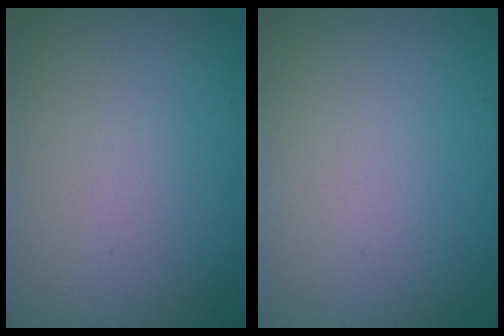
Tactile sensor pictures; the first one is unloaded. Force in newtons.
{"total": 0.0}